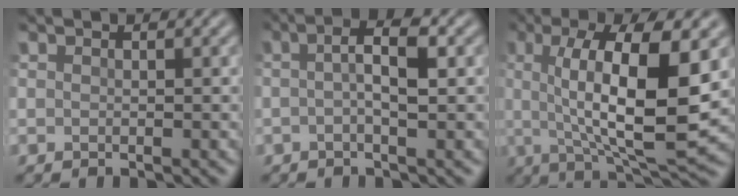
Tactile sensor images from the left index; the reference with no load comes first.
{"total": 3.4, "force": [0.0, 0.8, 3.3], "torque": [-0.062, 0.010, -0.007]}
{"total": 11.0, "force": [0.9, 2.8, 10.6], "torque": [-0.164, -0.006, 0.016]}